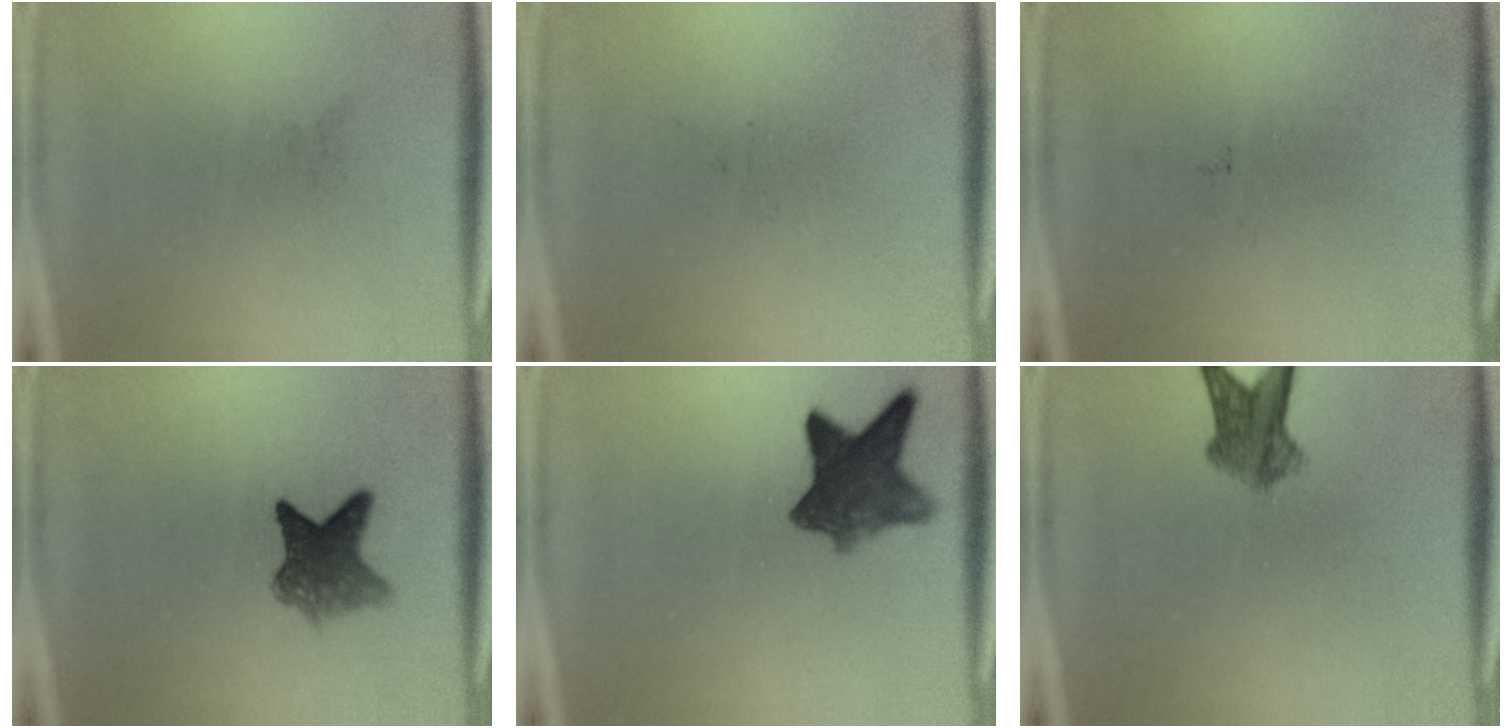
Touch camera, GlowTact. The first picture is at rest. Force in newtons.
{"total": 0.0}
{"total": 0.0}
{"total": 6.1}
{"total": 8.2}
{"total": 5.1}